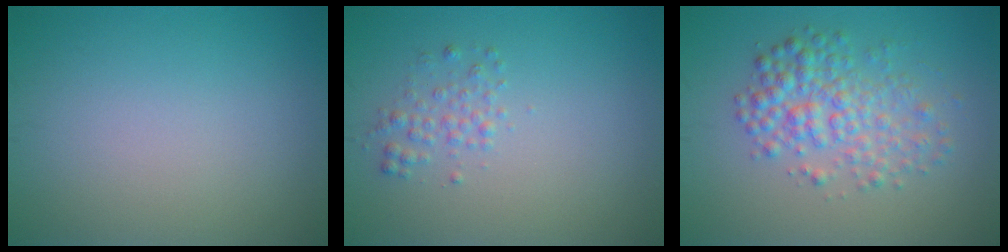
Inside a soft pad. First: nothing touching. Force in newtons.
{"total": 1.5, "press": 1.5, "slide": 0.1}
{"total": 4.3, "press": 4.3, "slide": 0.1}